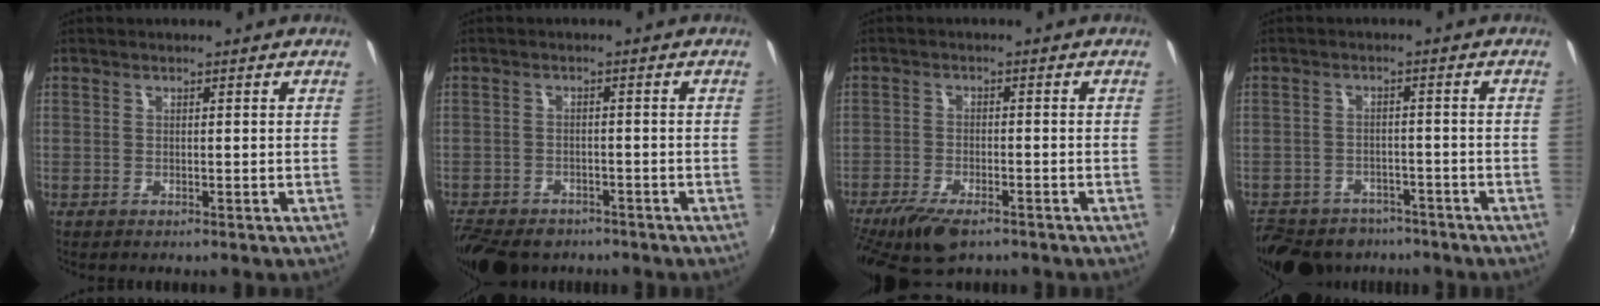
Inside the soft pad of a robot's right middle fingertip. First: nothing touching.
{"total": 10.9, "force": [-8.3, 5.6, 4.3], "torque": [-0.116, -0.022, -0.133]}
{"total": 10.2, "force": [-7.2, 3.8, 6.1], "torque": [-0.141, -0.028, -0.127]}
{"total": 14.6, "force": [-11.0, 8.3, 5.1], "torque": [-0.137, 0.002, -0.155]}